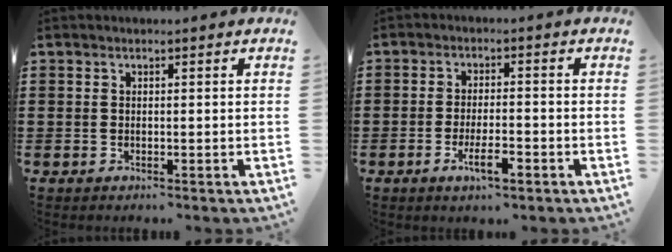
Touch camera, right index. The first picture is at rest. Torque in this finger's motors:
{"motor_torque": [2.14, 0.00, 0.09, 0.07]}